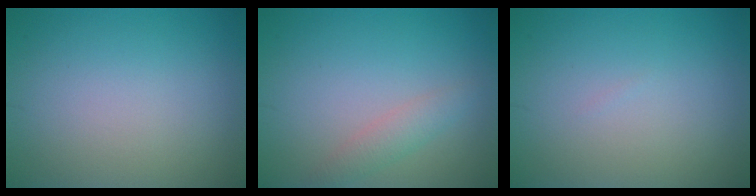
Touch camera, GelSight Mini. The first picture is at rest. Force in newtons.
{"total": 1.8, "press": 1.8, "slide": 0.1}
{"total": 0.0}